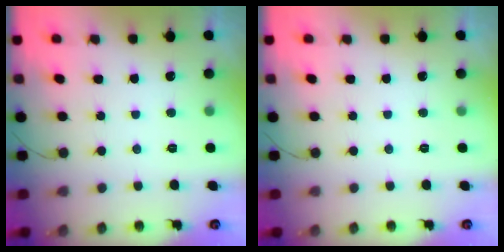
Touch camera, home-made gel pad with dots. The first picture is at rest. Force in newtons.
{"total": 0.0}